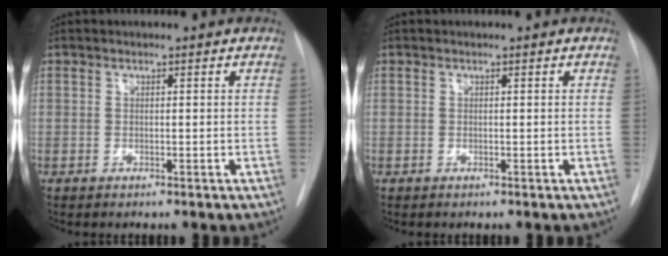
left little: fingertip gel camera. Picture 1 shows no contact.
{"total": 0.0}